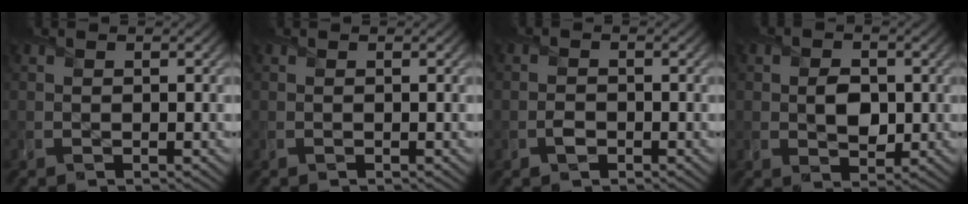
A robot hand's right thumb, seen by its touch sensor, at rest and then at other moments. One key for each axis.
{"total": 0.0}
{"total": 1.3, "fx": -0.7, "fy": 0.9, "fz": 0.6, "tx": -0.010, "ty": -0.001, "tz": -0.015}
{"total": 3.6, "fx": 0.0, "fy": 2.7, "fz": 2.4, "tx": -0.048, "ty": -0.007, "tz": -0.002}